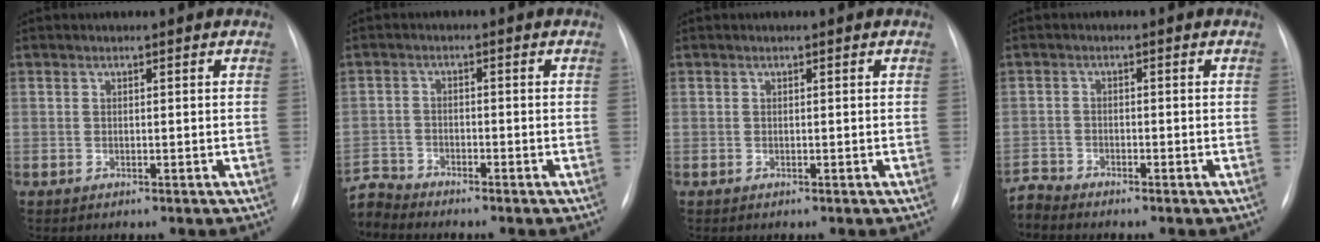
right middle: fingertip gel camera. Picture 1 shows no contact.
{"total": 4.4, "force": [-4.3, 0.1, -0.7], "torque": [0.014, -0.005, -0.085]}
{"total": 0.0}
{"total": 2.6, "force": [-2.5, -0.2, -0.6], "torque": [0.013, -0.016, -0.049]}